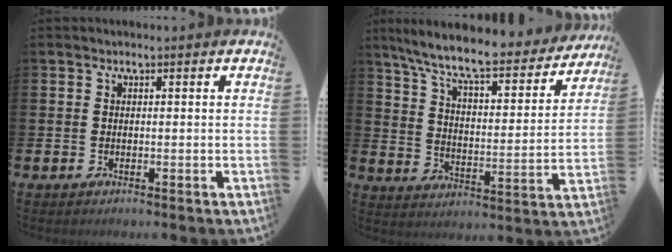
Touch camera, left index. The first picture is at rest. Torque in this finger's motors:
{"motor_torque": [1.17, -0.97, 1.05, 0.21]}